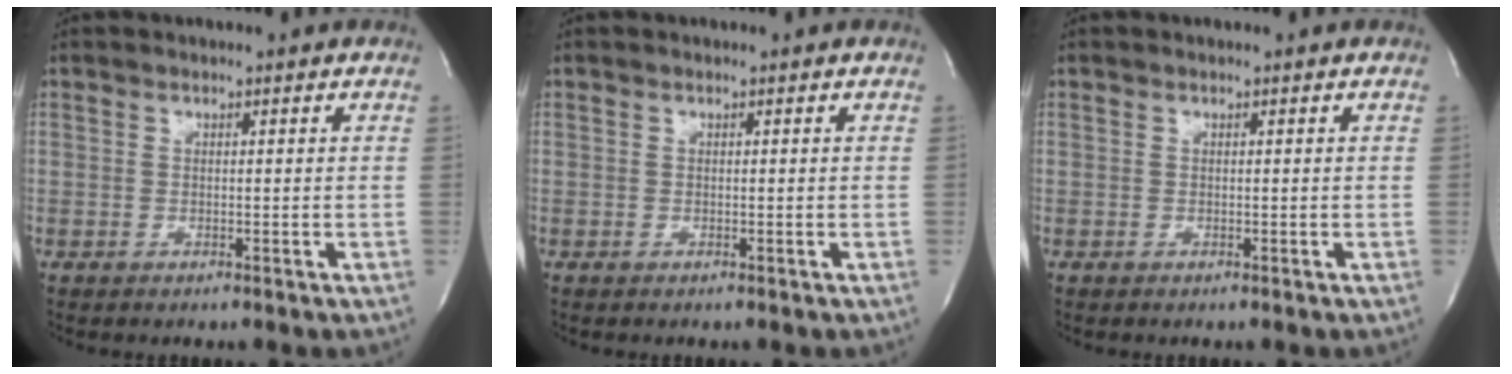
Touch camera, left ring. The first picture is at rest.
{"total": 0.0}
{"total": 0.0}